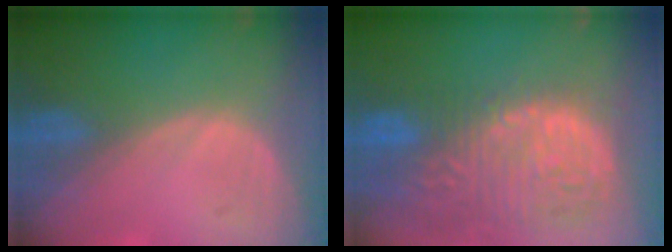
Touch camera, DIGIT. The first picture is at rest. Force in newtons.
{"total": 15.3, "press": 12.6, "slide": 8.6}